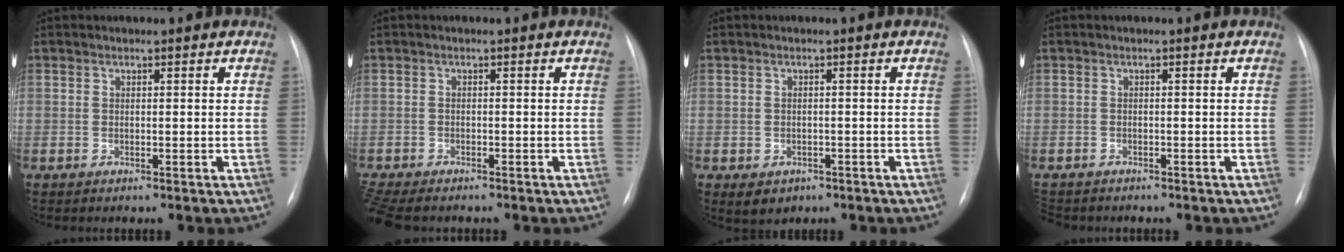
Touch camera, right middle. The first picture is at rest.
{"total": 6.5, "force": [-5.4, 2.1, 3.0], "torque": [-0.060, -0.008, -0.085]}
{"total": 3.2, "force": [-1.8, 2.5, 1.2], "torque": [-0.011, 0.001, -0.015]}
{"total": 3.8, "force": [-3.3, 1.7, 1.0], "torque": [-0.017, -0.006, -0.049]}